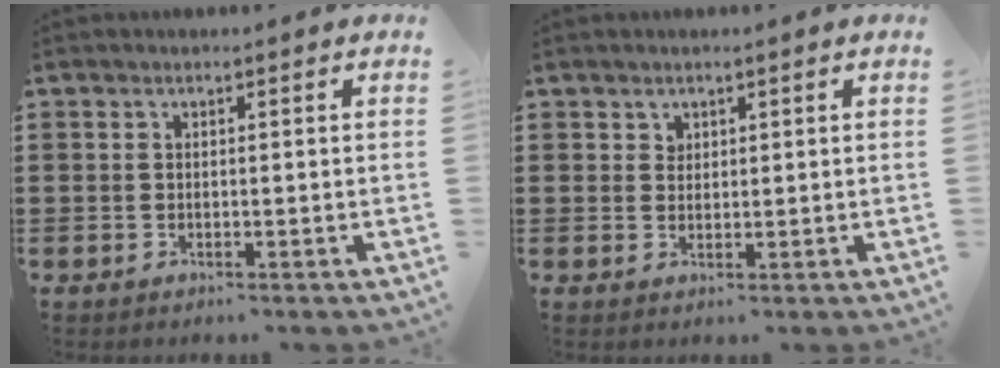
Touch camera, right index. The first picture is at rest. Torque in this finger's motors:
{"motor_torque": [-0.26, -0.09, 0.00, -0.01]}